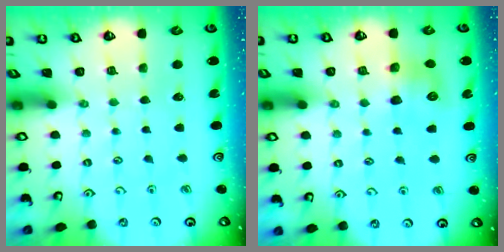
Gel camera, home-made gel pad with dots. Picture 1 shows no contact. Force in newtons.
{"total": 7.9, "press": 7.9, "slide": 0.4}